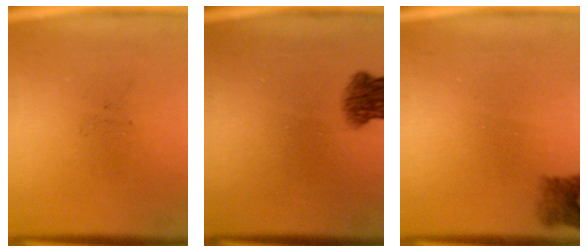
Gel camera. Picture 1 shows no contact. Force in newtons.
{"total": 4.8}
{"total": 2.4}